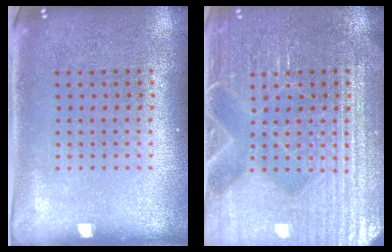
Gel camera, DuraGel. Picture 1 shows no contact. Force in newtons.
{"total": 4.3, "press": 4.3, "slide": 0.6}